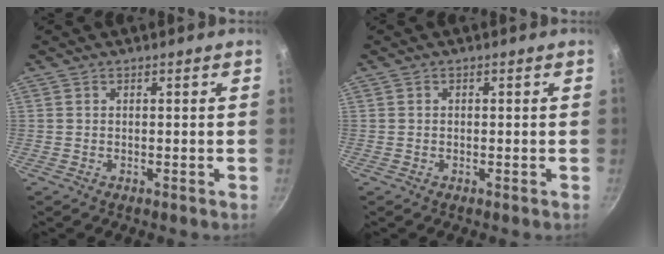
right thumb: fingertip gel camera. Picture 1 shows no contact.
{"total": 0.7, "force": [0.0, 0.5, 0.4], "torque": [-0.006, 0.004, 0.000]}